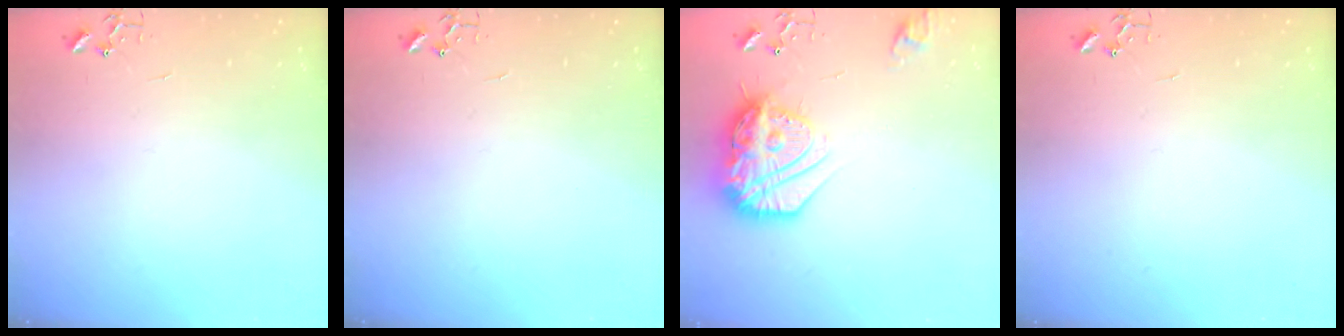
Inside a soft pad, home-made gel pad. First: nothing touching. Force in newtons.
{"total": 0.0}
{"total": 20.9, "press": 20.8, "slide": 1.7}
{"total": 0.0}